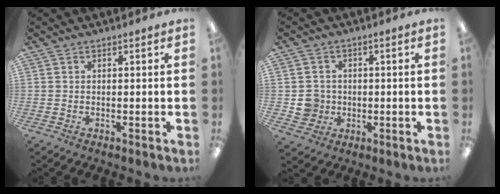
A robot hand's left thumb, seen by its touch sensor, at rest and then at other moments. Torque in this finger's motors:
{"motor_torque": [-0.12, 0.13, 0.05, -0.04, 0.00]}